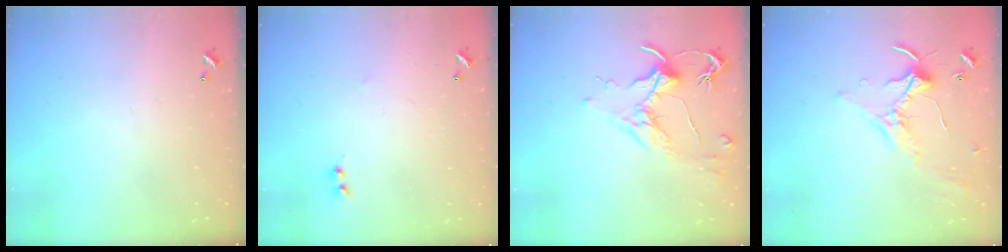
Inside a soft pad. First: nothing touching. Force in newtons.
{"total": 2.0, "press": 2.0, "slide": 0.5}
{"total": 1.8, "press": 1.6, "slide": 0.9}
{"total": 0.8, "press": 0.7, "slide": 0.4}